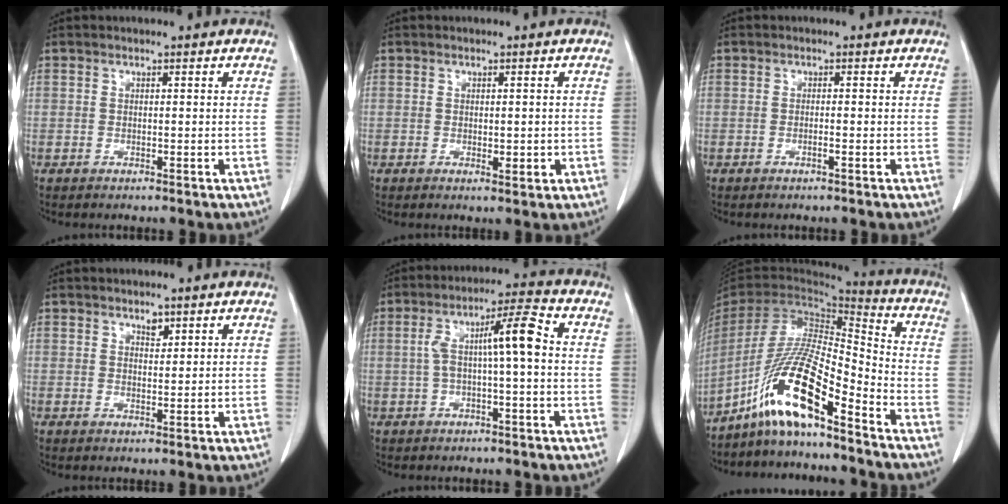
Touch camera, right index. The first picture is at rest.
{"total": 1.7, "force": [-0.2, 0.8, 1.5], "torque": [-0.019, -0.001, 0.004]}
{"total": 0.6, "force": [-0.3, -0.1, 0.5], "torque": [-0.009, 0.003, -0.004]}
{"total": 1.6, "force": [1.2, 0.7, 0.8], "torque": [-0.010, -0.004, 0.018]}
{"total": 8.1, "force": [0.4, 0.9, 8.0], "torque": [-0.145, 0.032, 0.007]}
{"total": 14.8, "force": [-9.9, 1.3, 11.0], "torque": [-0.218, -0.005, -0.187]}